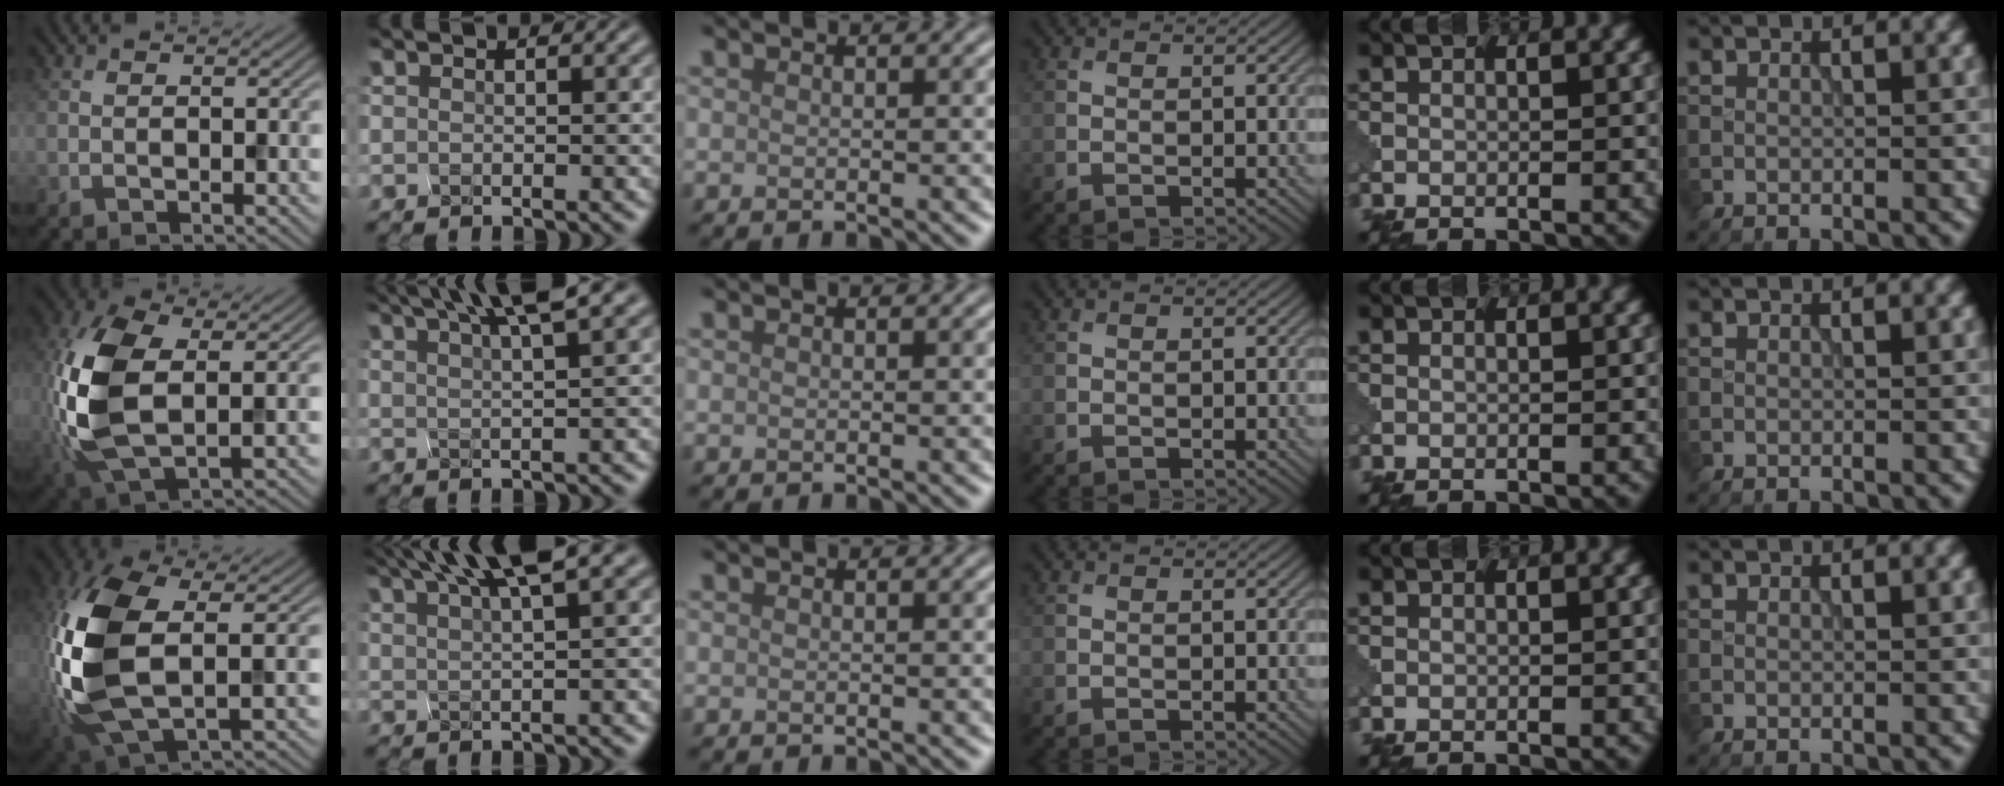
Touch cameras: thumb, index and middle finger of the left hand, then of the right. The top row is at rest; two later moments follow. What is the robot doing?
{"motion": "squeeze", "object": "clothespin"}